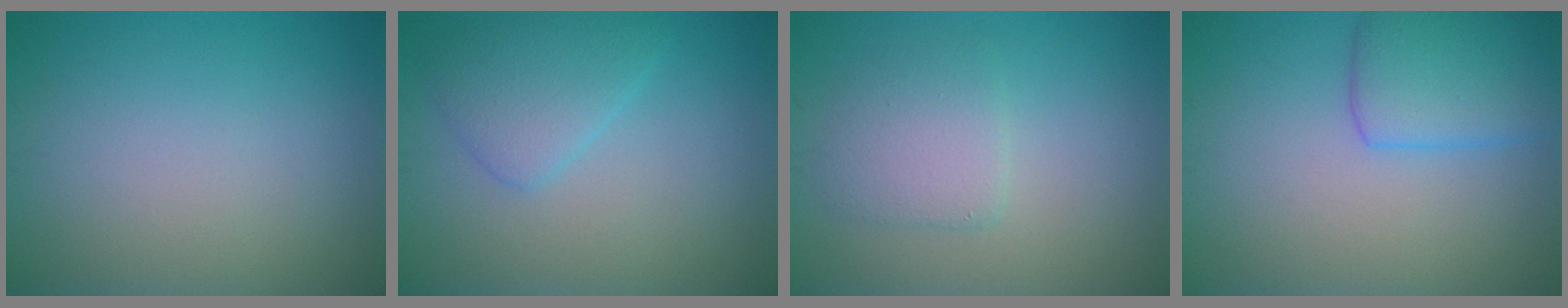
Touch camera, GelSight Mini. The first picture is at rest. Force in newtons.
{"total": 3.2, "press": 3.2, "slide": 0.1}
{"total": 2.9, "press": 2.9, "slide": 0.3}
{"total": 4.2, "press": 4.2, "slide": 0.2}